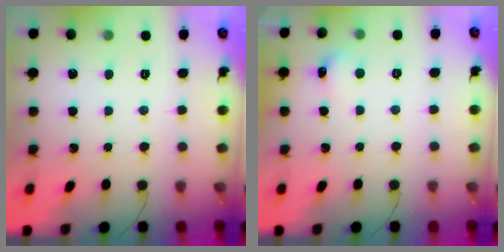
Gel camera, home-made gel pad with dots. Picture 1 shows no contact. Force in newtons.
{"total": 5.6, "press": 5.4, "slide": 1.7}